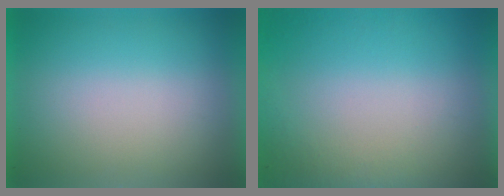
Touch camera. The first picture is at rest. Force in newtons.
{"total": 2.8}